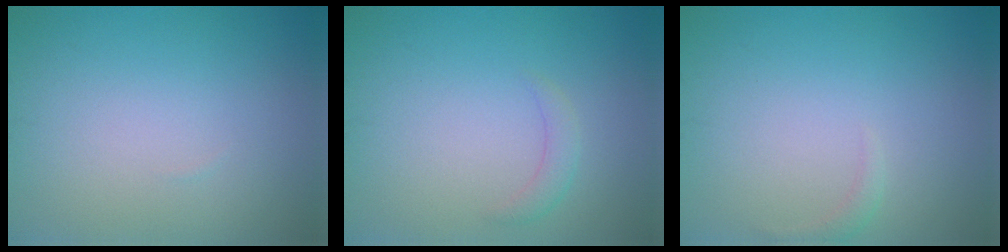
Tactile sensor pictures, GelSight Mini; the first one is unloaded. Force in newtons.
{"total": 1.3, "press": 1.3, "slide": 0.1}
{"total": 0.8, "press": 0.7, "slide": 0.1}